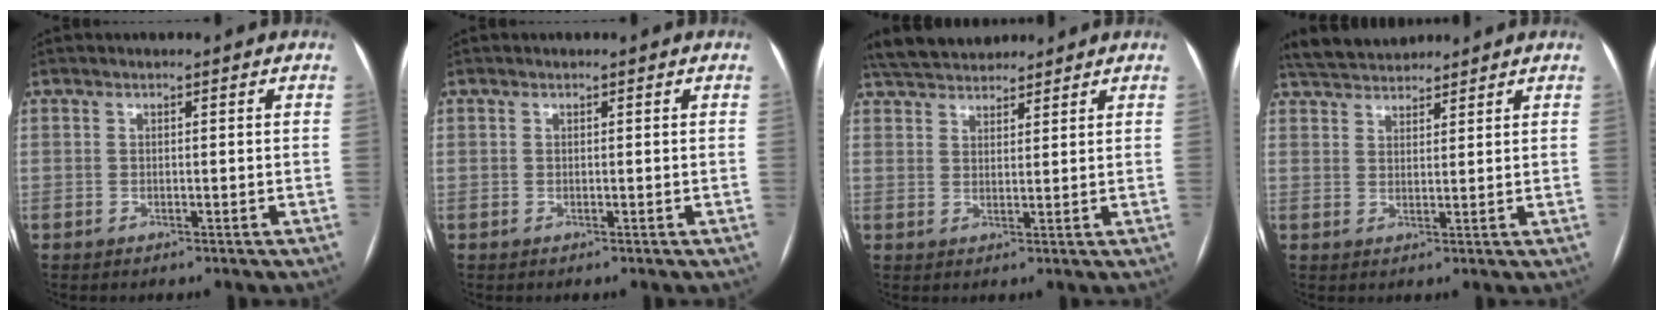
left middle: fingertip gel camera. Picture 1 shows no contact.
{"total": 0.0}
{"total": 8.6, "force": [7.8, 2.5, 2.6], "torque": [-0.047, 0.033, 0.134]}
{"total": 6.2, "force": [5.9, 1.4, 1.5], "torque": [-0.031, 0.032, 0.107]}